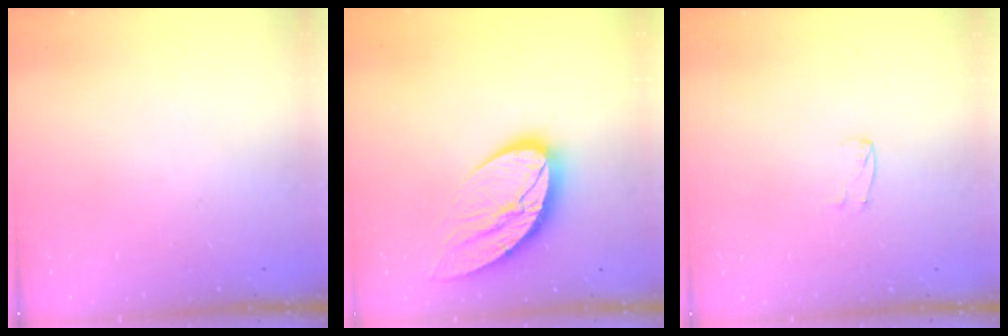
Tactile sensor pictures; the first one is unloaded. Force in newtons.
{"total": 14.0, "press": 14.0, "slide": 1.1}
{"total": 3.4, "press": 3.4, "slide": 0.3}